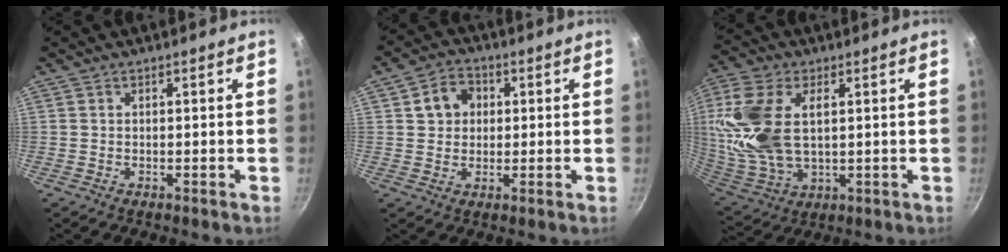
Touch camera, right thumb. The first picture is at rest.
{"total": 6.5, "force": [1.4, 5.4, 3.3], "torque": [-0.031, 0.005, 0.018]}
{"total": 18.7, "force": [2.8, 10.6, 15.1], "torque": [-0.344, -0.006, 0.060]}